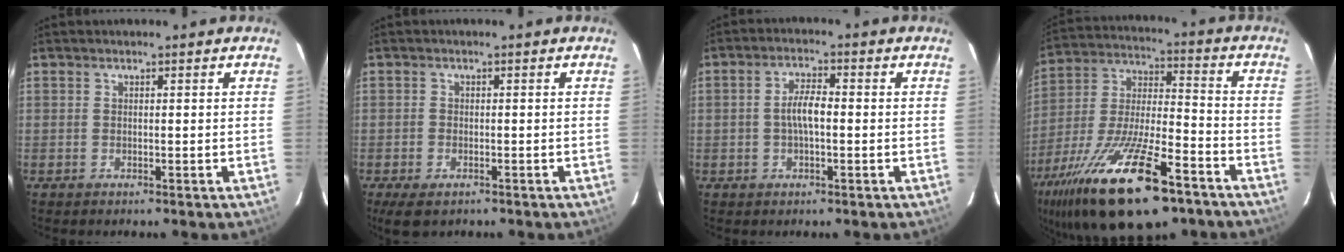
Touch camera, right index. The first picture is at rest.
{"total": 4.3, "force": [-2.7, 2.3, 2.5], "torque": [-0.058, -0.013, -0.047]}
{"total": 4.5, "force": [-0.5, 1.7, 4.2], "torque": [-0.082, 0.008, -0.007]}
{"total": 26.6, "force": [-16.4, 8.7, 19.0], "torque": [-0.369, -0.038, -0.274]}